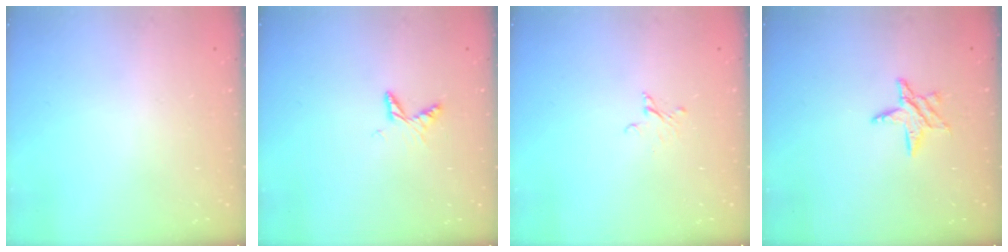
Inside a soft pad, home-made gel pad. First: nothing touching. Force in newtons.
{"total": 5.5, "press": 5.5, "slide": 0.6}
{"total": 2.0, "press": 2.0, "slide": 0.1}
{"total": 7.2, "press": 7.2, "slide": 0.7}